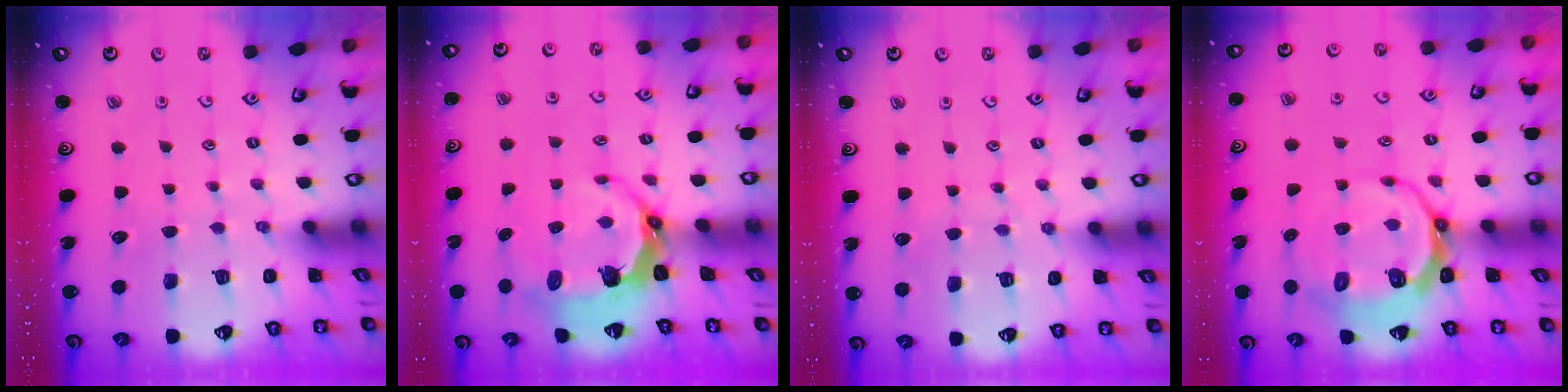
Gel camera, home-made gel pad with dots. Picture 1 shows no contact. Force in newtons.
{"total": 6.6, "press": 5.3, "slide": 4.0}
{"total": 2.6, "press": 2.6, "slide": 0.3}
{"total": 10.2, "press": 9.5, "slide": 3.7}